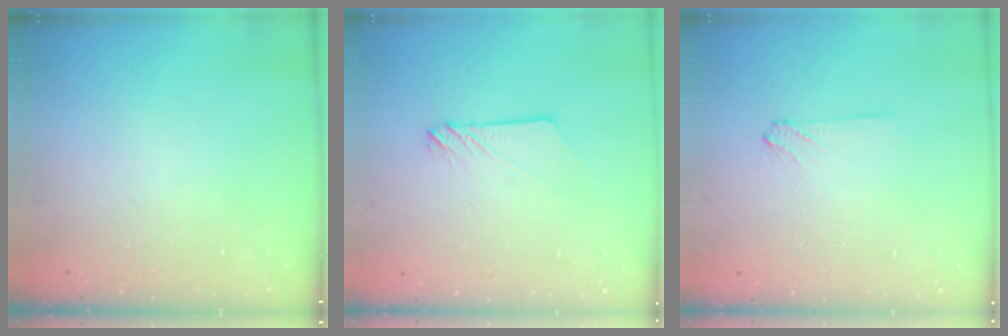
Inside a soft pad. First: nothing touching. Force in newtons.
{"total": 2.3, "press": 2.3, "slide": 0.2}
{"total": 0.8, "press": 0.8, "slide": 0.0}